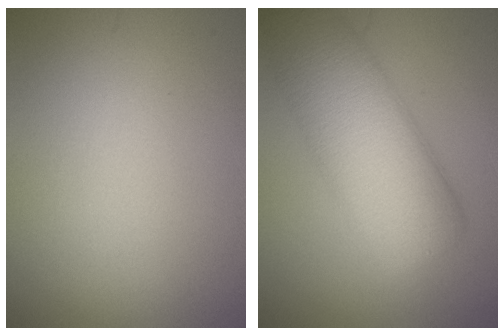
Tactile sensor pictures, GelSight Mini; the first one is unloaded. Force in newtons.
{"total": 10.6, "press": 10.6, "slide": 0.5}